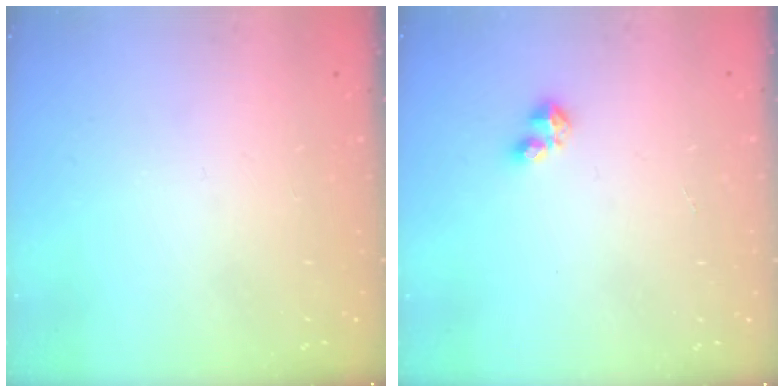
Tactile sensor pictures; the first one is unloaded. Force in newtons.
{"total": 3.3, "press": 3.3, "slide": 0.5}